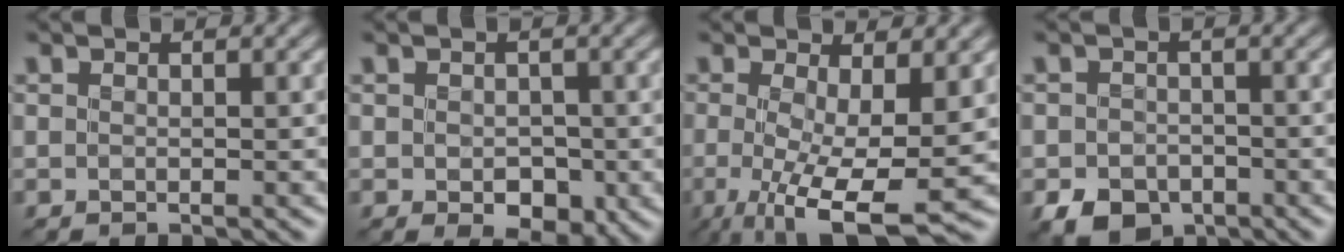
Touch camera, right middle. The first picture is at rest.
{"total": 3.1, "force": [-0.7, 2.0, 2.3], "torque": [-0.034, -0.007, -0.008]}
{"total": 8.8, "force": [-1.6, 2.4, 8.4], "torque": [-0.145, -0.016, -0.023]}
{"total": 4.2, "force": [-2.4, 2.9, 1.9], "torque": [-0.030, -0.011, -0.045]}